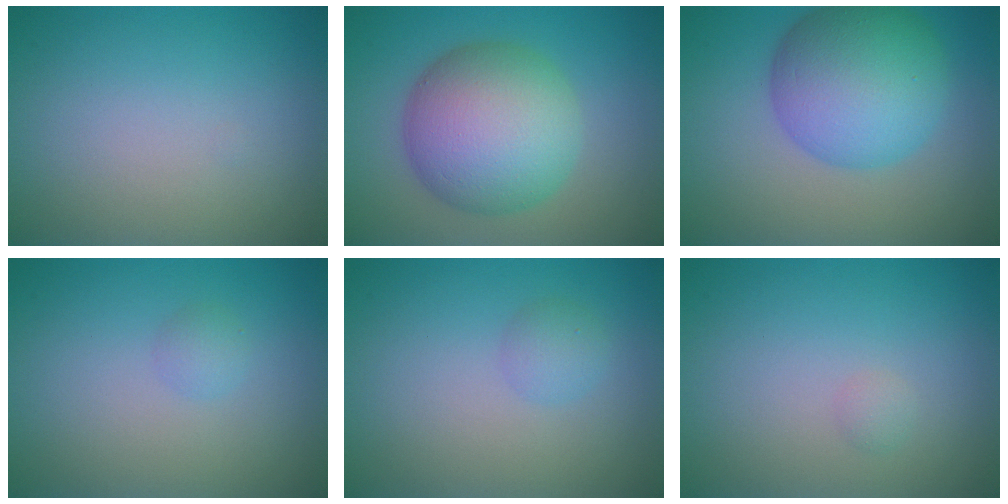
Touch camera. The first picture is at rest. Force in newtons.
{"total": 9.8, "press": 9.8, "slide": 0.3}
{"total": 9.2, "press": 9.2, "slide": 0.2}
{"total": 1.0, "press": 1.0, "slide": 0.1}
{"total": 1.5, "press": 1.5, "slide": 0.0}
{"total": 0.6, "press": 0.6, "slide": 0.1}